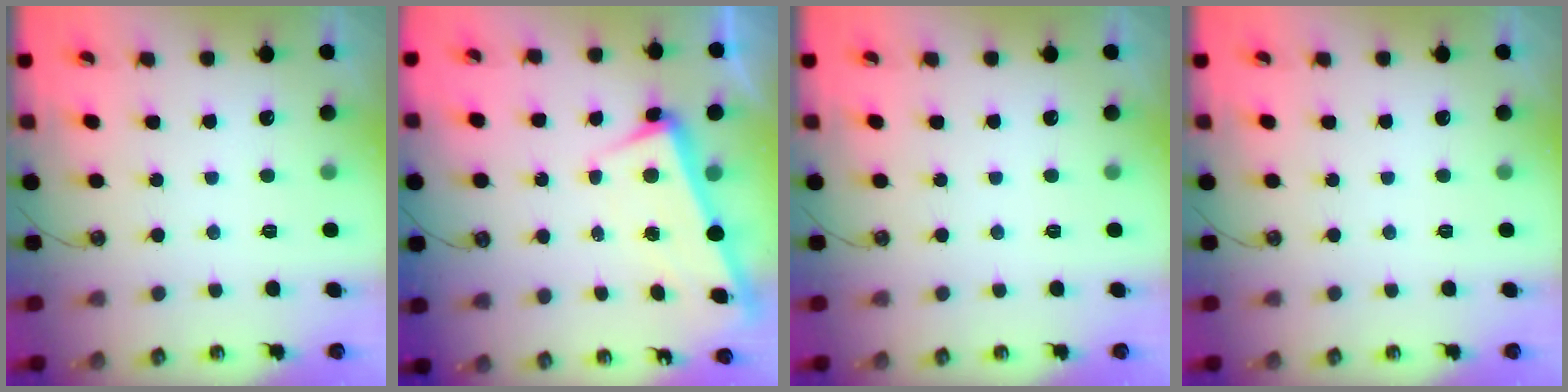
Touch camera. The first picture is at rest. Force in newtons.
{"total": 3.1, "press": 3.0, "slide": 0.8}
{"total": 0.0}
{"total": 0.0}